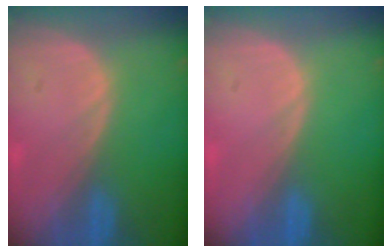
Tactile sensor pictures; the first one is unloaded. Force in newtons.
{"total": 0.0}